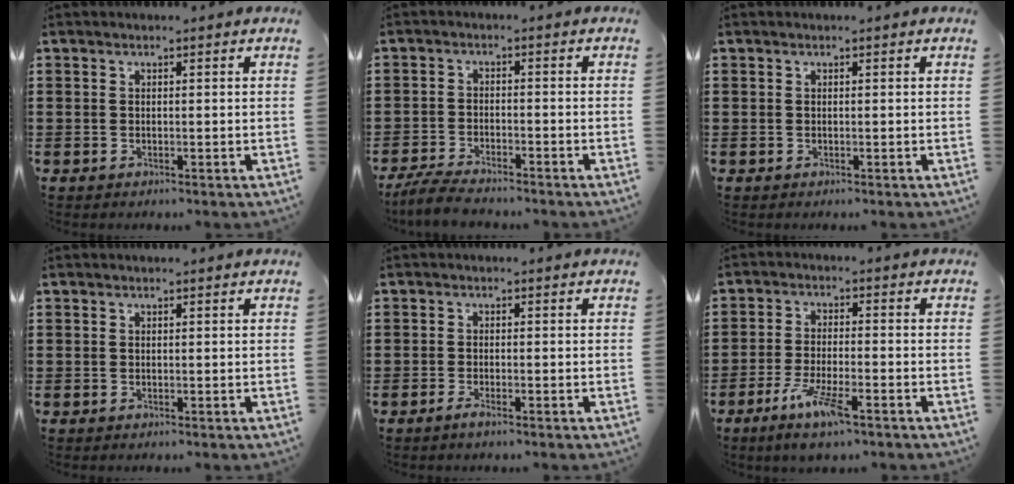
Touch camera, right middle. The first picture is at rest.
{"total": 4.0, "force": [-3.7, 0.2, 1.4], "torque": [-0.046, -0.011, -0.079]}
{"total": 0.0}
{"total": 0.0}
{"total": 1.3, "force": [-0.9, 0.1, 0.9], "torque": [-0.024, -0.006, -0.018]}
{"total": 6.4, "force": [-4.0, 1.1, 4.9], "torque": [-0.095, -0.008, -0.070]}